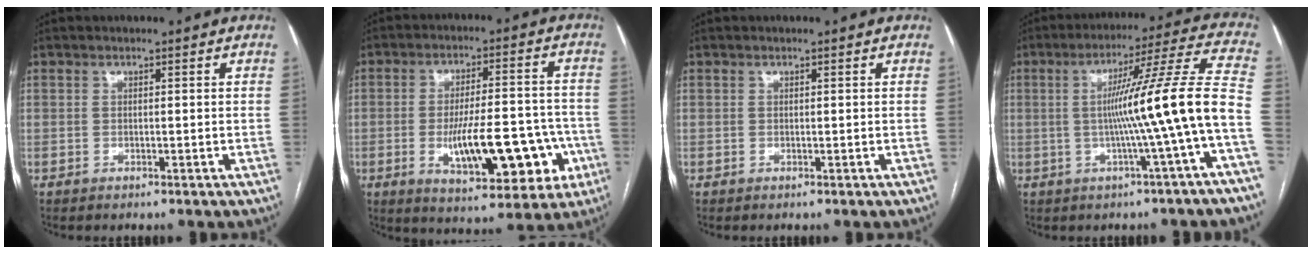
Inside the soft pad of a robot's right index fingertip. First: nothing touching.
{"total": 15.9, "force": [-4.4, 5.4, 14.3], "torque": [-0.207, 0.014, -0.052]}
{"total": 0.0}
{"total": 14.4, "force": [-2.5, -2.6, 14.0], "torque": [-0.201, 0.012, -0.042]}